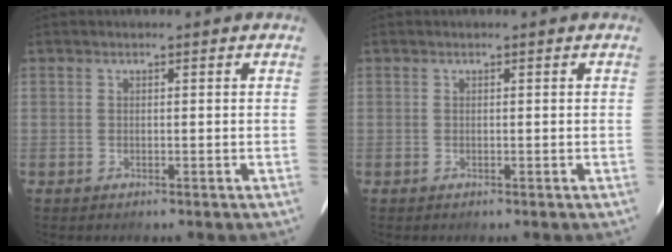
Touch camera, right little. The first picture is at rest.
{"total": 0.0}